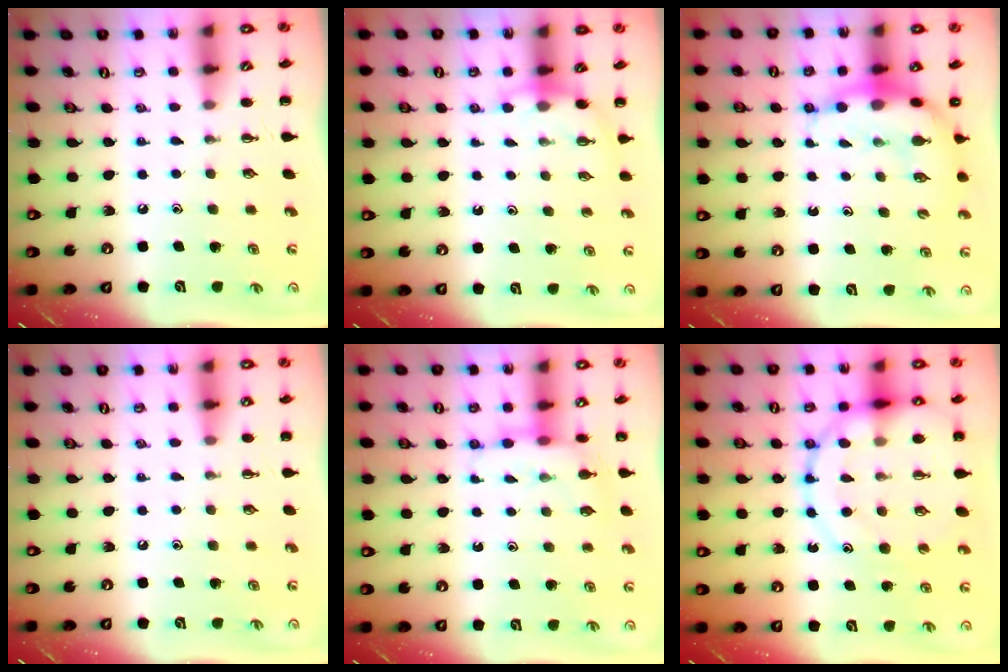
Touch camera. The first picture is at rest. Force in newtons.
{"total": 3.7, "press": 3.6, "slide": 0.9}
{"total": 7.7, "press": 7.5, "slide": 1.7}
{"total": 3.4, "press": 3.2, "slide": 1.2}
{"total": 8.3, "press": 8.3, "slide": 1.0}
{"total": 18.6, "press": 18.4, "slide": 2.8}